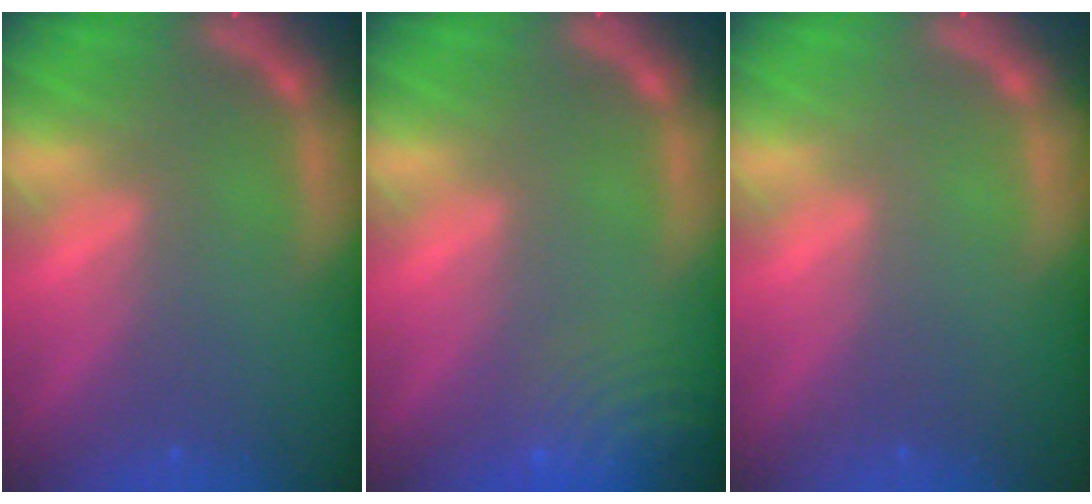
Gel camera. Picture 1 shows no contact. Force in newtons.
{"total": 9.5}
{"total": 0.0}